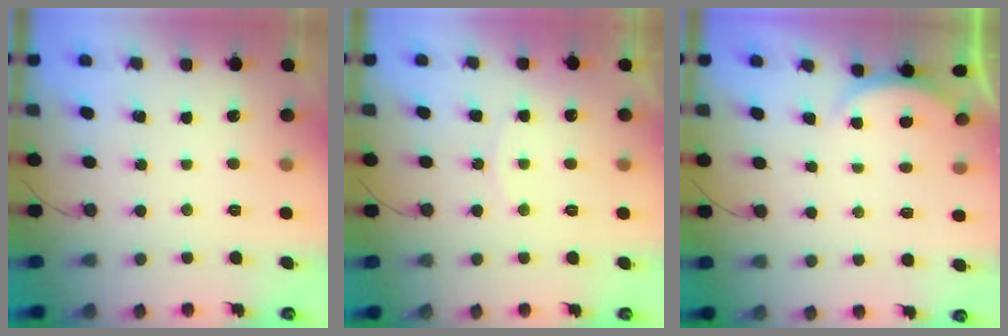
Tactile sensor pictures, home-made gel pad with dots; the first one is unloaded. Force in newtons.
{"total": 5.0, "press": 5.0, "slide": 0.6}
{"total": 1.6, "press": 1.5, "slide": 0.6}